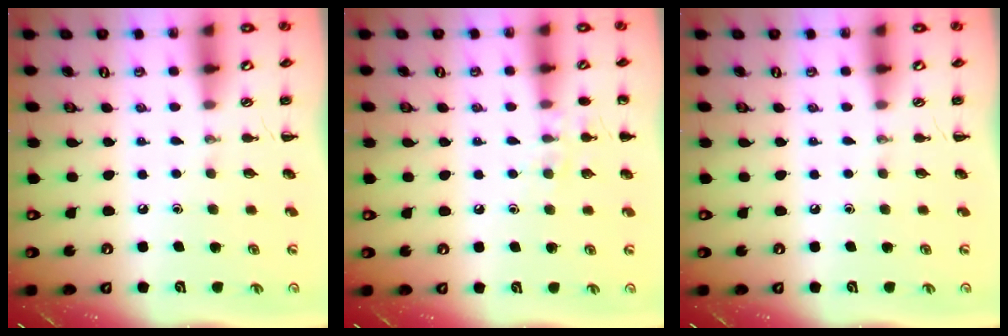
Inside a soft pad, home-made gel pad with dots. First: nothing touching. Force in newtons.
{"total": 7.3, "press": 7.2, "slide": 1.5}
{"total": 0.0}